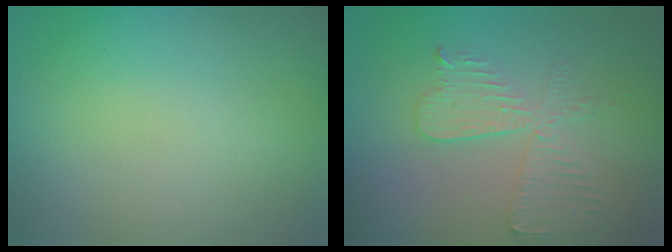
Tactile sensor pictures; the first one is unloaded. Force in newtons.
{"total": 4.4, "press": 3.8, "slide": 2.1}